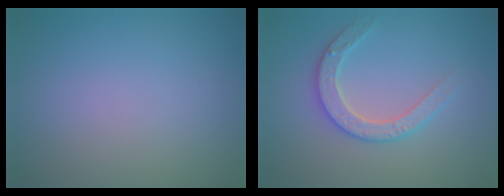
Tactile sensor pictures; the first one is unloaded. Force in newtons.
{"total": 2.8, "press": 2.7, "slide": 0.6}